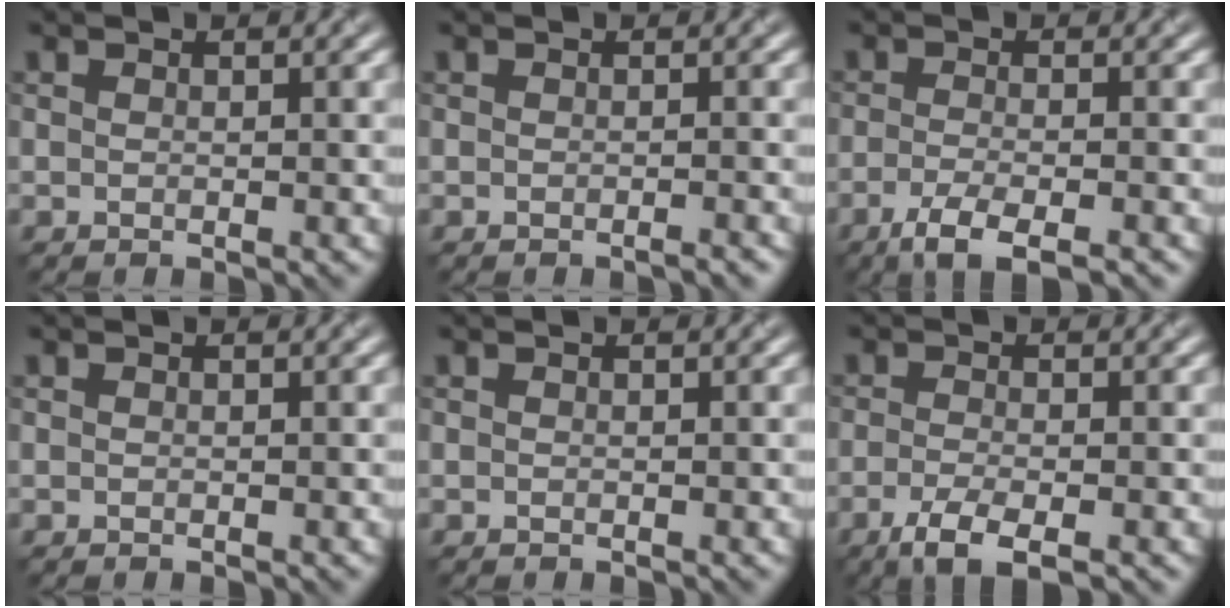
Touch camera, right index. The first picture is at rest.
{"total": 0.8, "force": [-0.6, 0.1, 0.5], "torque": [-0.003, 0.002, -0.011]}
{"total": 3.8, "force": [-2.3, 0.9, 2.8], "torque": [-0.054, -0.009, -0.050]}
{"total": 0.0}
{"total": 0.0}
{"total": 3.4, "force": [-1.9, 0.9, 2.7], "torque": [-0.057, -0.008, -0.042]}